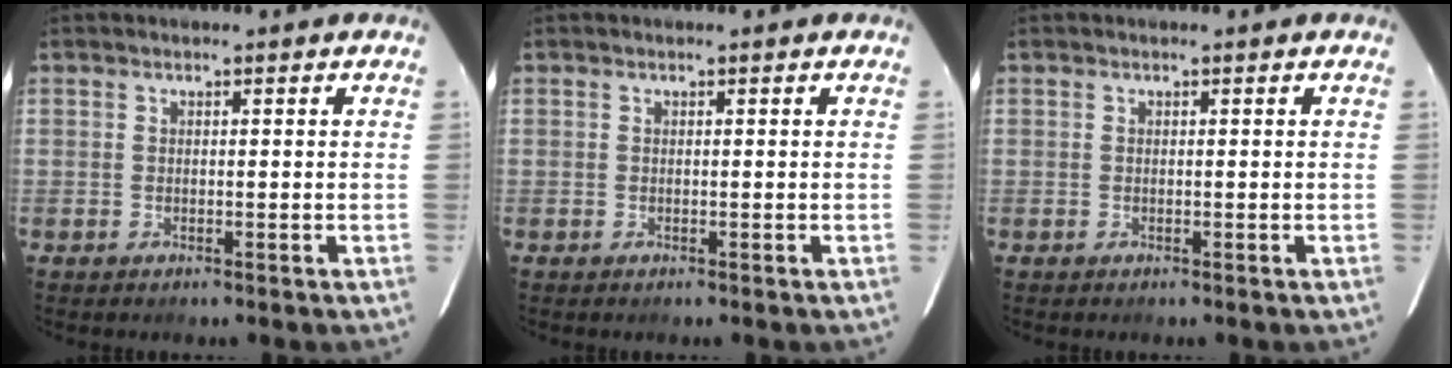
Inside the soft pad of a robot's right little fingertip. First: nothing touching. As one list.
[{"total": 0.0}, {"total": 0.0}]